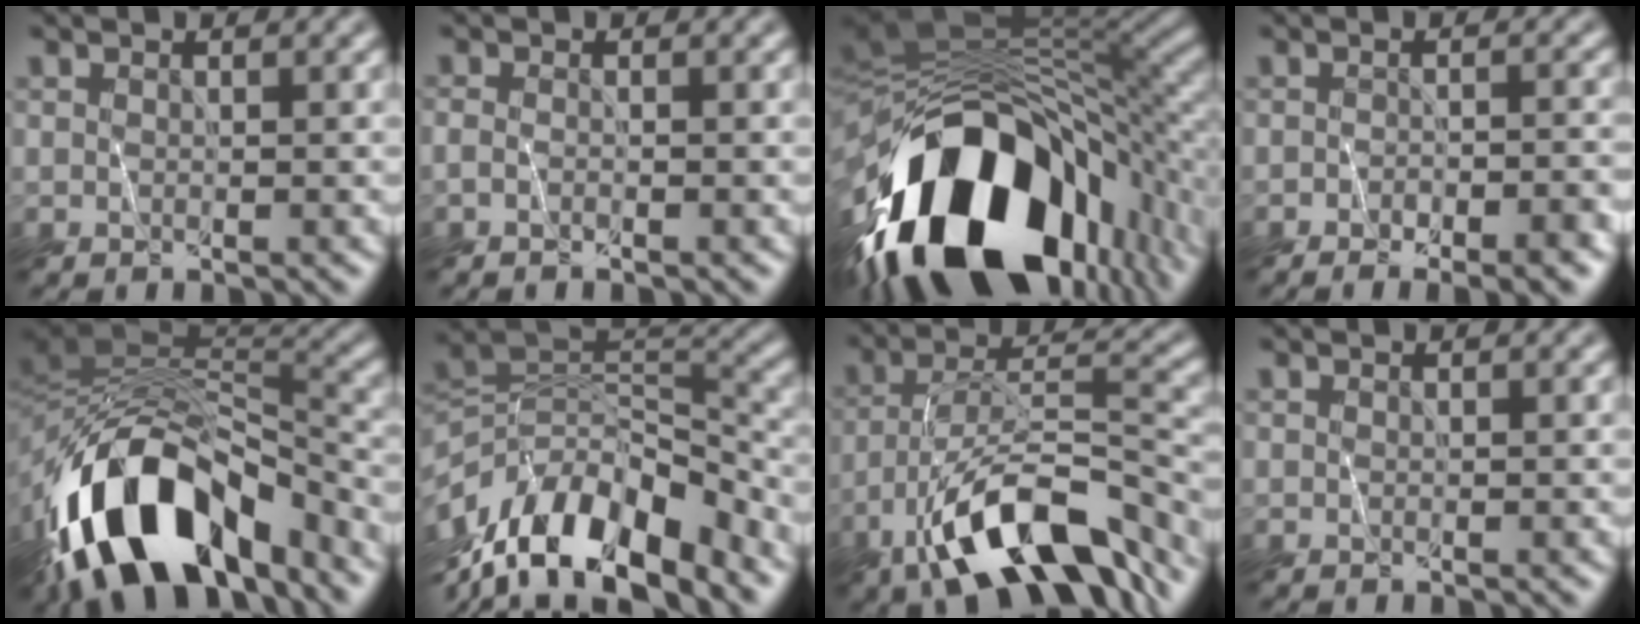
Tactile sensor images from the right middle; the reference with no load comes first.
{"total": 0.9, "force": [-0.7, 0.2, 0.5], "torque": [-0.018, -0.002, -0.019]}
{"total": 17.5, "force": [-8.3, 8.6, 12.7], "torque": [-0.220, -0.040, -0.116]}
{"total": 5.2, "force": [-3.5, 1.7, 3.5], "torque": [-0.042, -0.003, -0.051]}
{"total": 13.8, "force": [-8.7, 6.4, 8.6], "torque": [-0.152, 0.015, -0.154]}
{"total": 12.5, "force": [-9.4, 4.6, 6.9], "torque": [-0.129, 0.021, -0.167]}
{"total": 10.9, "force": [-7.0, 3.3, 7.6], "torque": [-0.138, 0.004, -0.133]}
{"total": 0.0}